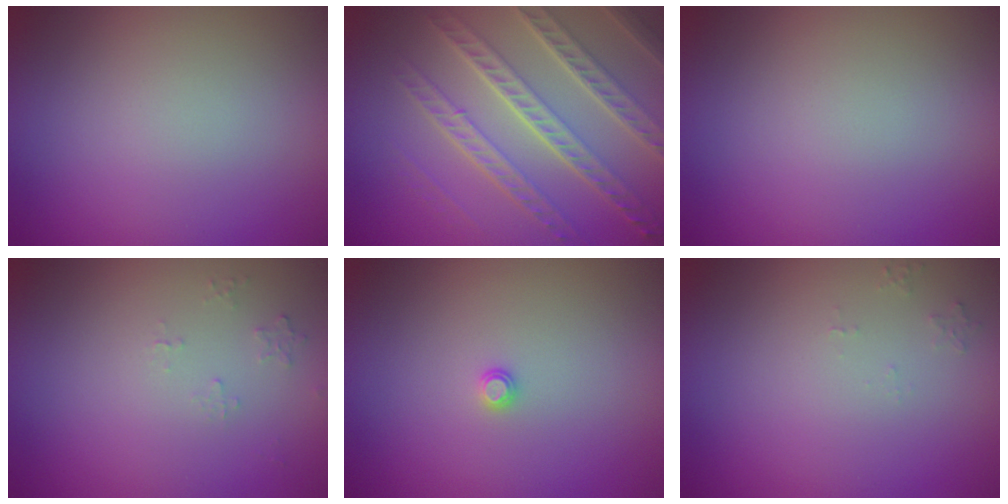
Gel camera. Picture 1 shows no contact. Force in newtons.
{"total": 7.1, "press": 5.0, "slide": 5.0}
{"total": 0.0}
{"total": 0.6, "press": 0.4, "slide": 0.5}
{"total": 0.6, "press": 0.6, "slide": 0.2}
{"total": 0.8, "press": 0.7, "slide": 0.2}